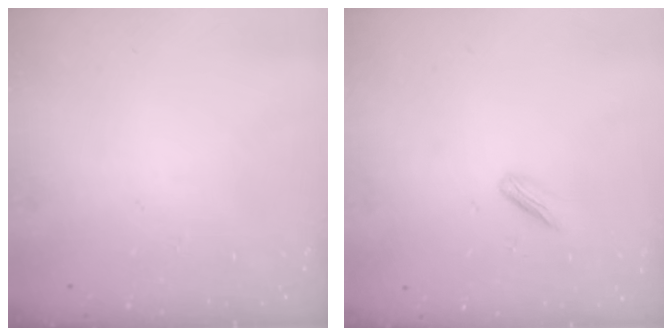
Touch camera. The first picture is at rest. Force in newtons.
{"total": 2.8, "press": 2.7, "slide": 0.6}